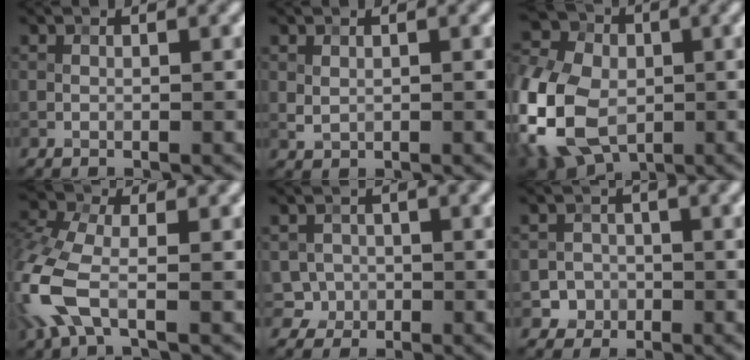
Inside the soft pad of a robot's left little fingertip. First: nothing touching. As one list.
[{"total": 0.8, "force": [0.3, 0.6, 0.4], "torque": [-0.013, 0.000, 0.012]}, {"total": 12.2, "force": [-3.7, 8.2, 8.3], "torque": [-0.199, -0.007, -0.082]}, {"total": 6.8, "force": [-2.3, 3.6, 5.3], "torque": [-0.149, 0.002, -0.062]}, {"total": 2.1, "force": [-0.1, 2.1, 0.2], "torque": [0.004, 0.000, 0.011]}, {"total": 2.1, "force": [-0.8, 2.0, 0.0], "torque": [0.023, 0.003, -0.018]}]